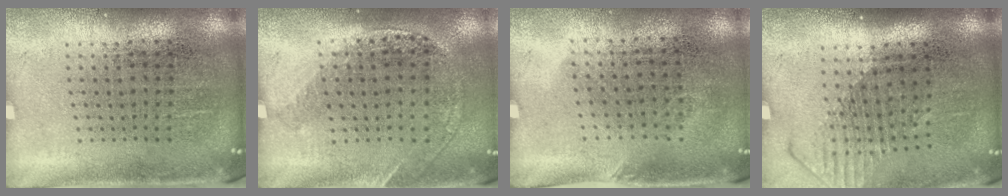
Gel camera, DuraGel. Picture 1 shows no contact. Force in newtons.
{"total": 1.1, "press": 1.1, "slide": 0.4}
{"total": 0.9, "press": 0.6, "slide": 0.6}
{"total": 1.6, "press": 1.2, "slide": 1.0}